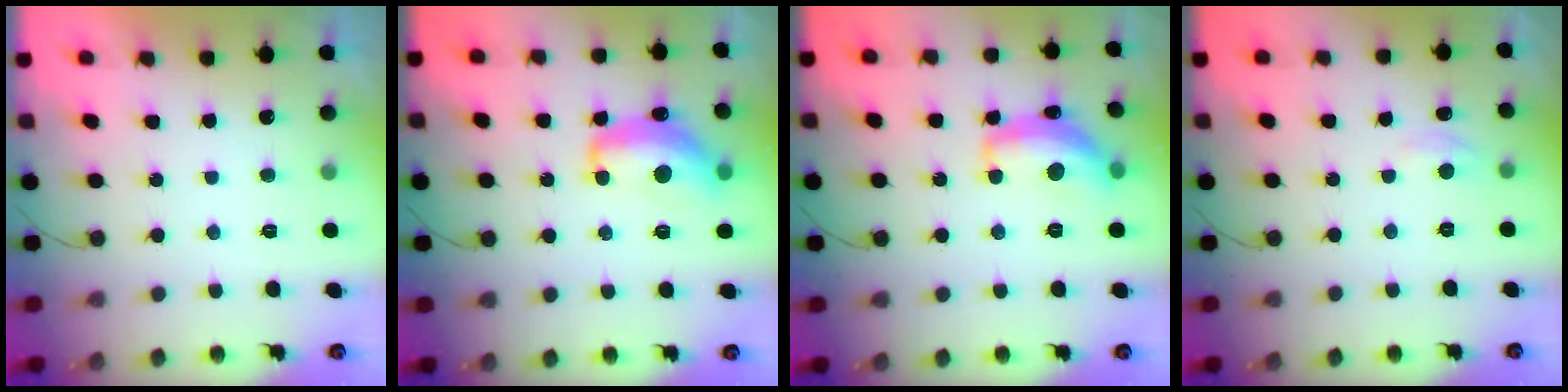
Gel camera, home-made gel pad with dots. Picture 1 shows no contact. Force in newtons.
{"total": 13.6, "press": 13.5, "slide": 0.8}
{"total": 14.1, "press": 14.1, "slide": 0.5}
{"total": 3.2, "press": 3.1, "slide": 0.4}